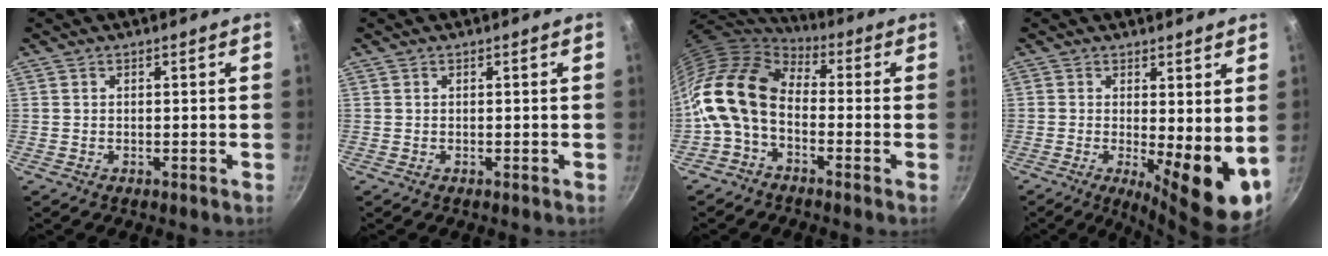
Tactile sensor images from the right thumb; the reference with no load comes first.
{"total": 0.0}
{"total": 14.6, "force": [-2.0, 9.5, 10.8], "torque": [-0.193, 0.032, -0.059]}
{"total": 11.2, "force": [-0.4, 3.4, 10.6], "torque": [-0.126, -0.019, 0.003]}